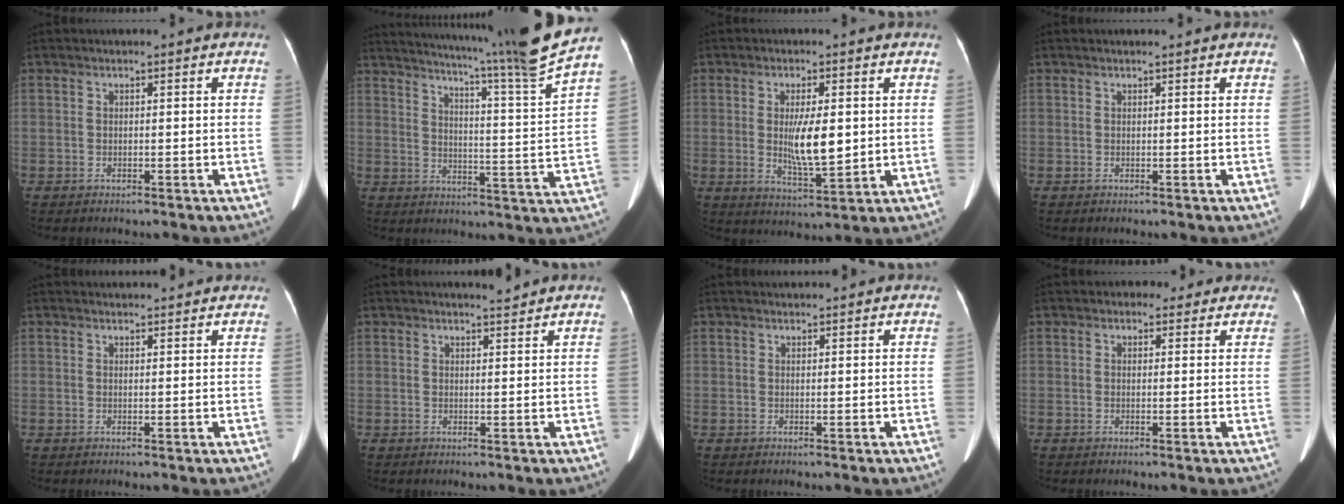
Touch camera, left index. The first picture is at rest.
{"total": 19.4, "force": [16.5, -3.3, 9.7], "torque": [-0.161, -0.067, 0.213]}
{"total": 7.2, "force": [0.4, 1.6, 7.0], "torque": [-0.126, -0.018, 0.013]}
{"total": 0.9, "force": [0.8, 0.0, 0.3], "torque": [-0.009, 0.004, 0.011]}
{"total": 5.0, "force": [4.9, 0.7, 0.9], "torque": [-0.011, 0.023, 0.053]}
{"total": 1.7, "force": [1.6, -0.3, 0.1], "torque": [-0.005, -0.012, 0.027]}
{"total": 2.1, "force": [2.1, 0.1, 0.1], "torque": [-0.009, 0.018, 0.031]}
{"total": 3.6, "force": [2.9, 2.1, 0.3], "torque": [0.008, 0.000, 0.022]}